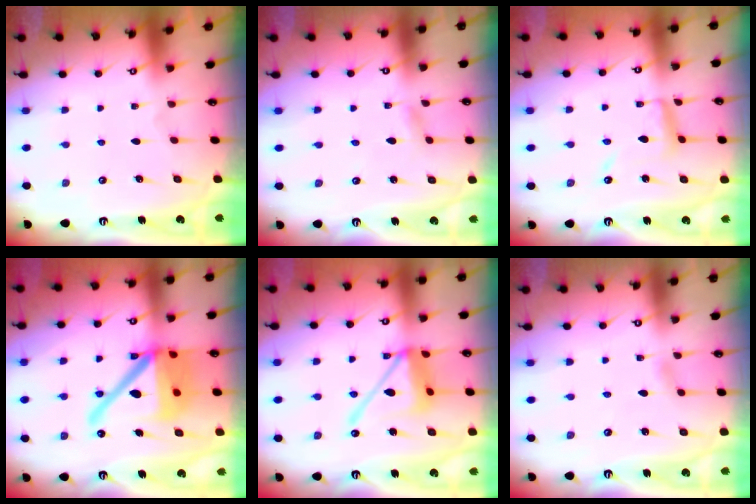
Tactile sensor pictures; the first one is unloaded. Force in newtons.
{"total": 2.1, "press": 2.1, "slide": 0.2}
{"total": 9.6, "press": 9.5, "slide": 0.8}
{"total": 21.3, "press": 21.1, "slide": 3.1}
{"total": 14.5, "press": 14.4, "slide": 1.6}
{"total": 2.7, "press": 2.7, "slide": 0.3}